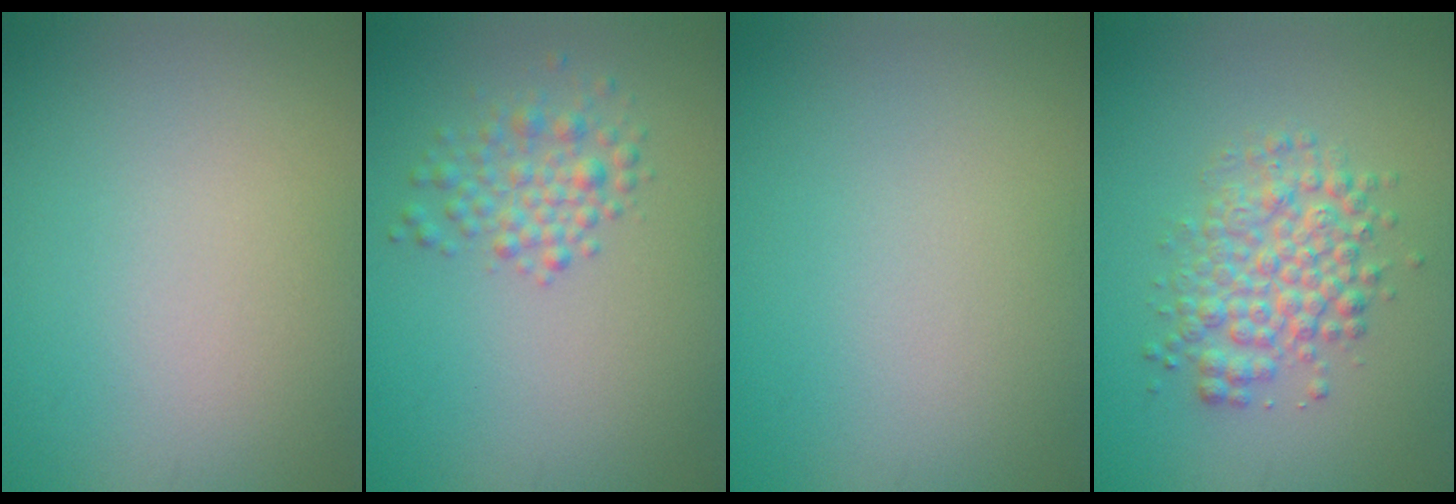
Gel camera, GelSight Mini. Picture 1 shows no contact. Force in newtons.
{"total": 2.5, "press": 2.5, "slide": 0.0}
{"total": 0.0}
{"total": 4.1, "press": 4.1, "slide": 0.1}